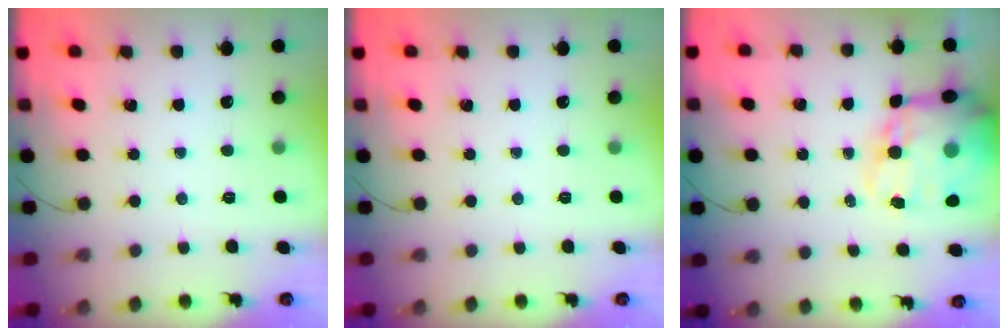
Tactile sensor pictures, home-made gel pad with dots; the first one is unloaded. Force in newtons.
{"total": 0.0}
{"total": 20.3, "press": 19.7, "slide": 4.8}